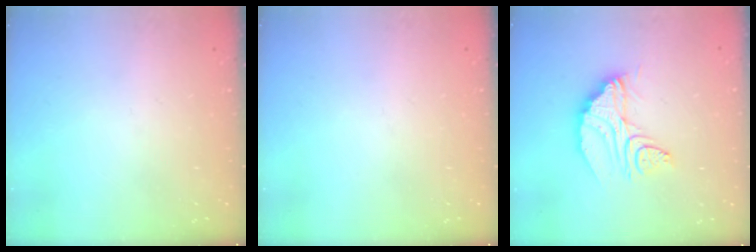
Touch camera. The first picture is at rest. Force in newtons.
{"total": 0.0}
{"total": 12.7, "press": 12.6, "slide": 0.9}